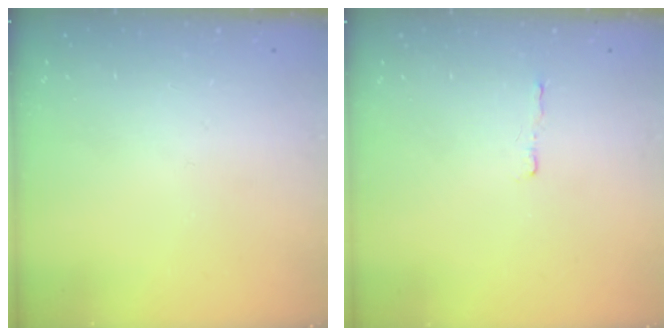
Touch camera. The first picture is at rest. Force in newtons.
{"total": 2.9, "press": 2.8, "slide": 0.5}